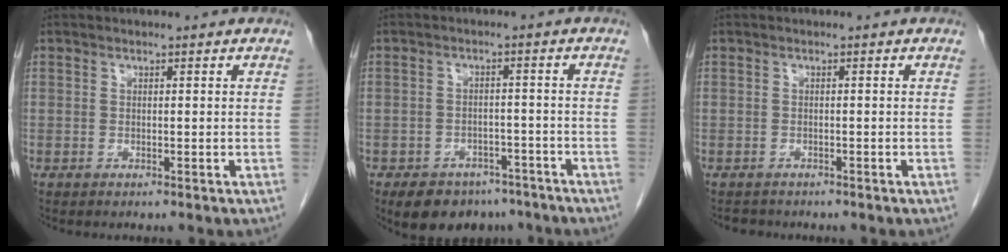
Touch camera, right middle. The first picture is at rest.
{"total": 8.9, "force": [-6.7, 5.3, 2.7], "torque": [-0.033, 0.007, -0.091]}
{"total": 1.8, "force": [-1.6, 0.8, 0.1], "torque": [-0.009, -0.004, -0.025]}